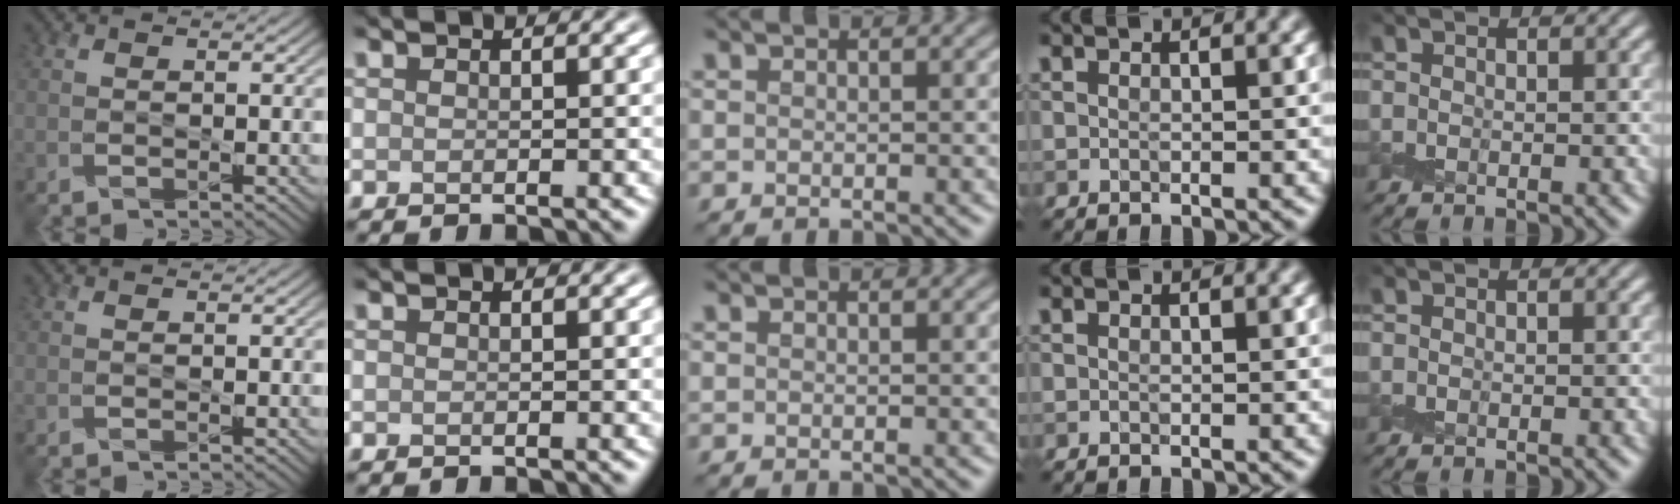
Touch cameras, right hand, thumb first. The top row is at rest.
{}